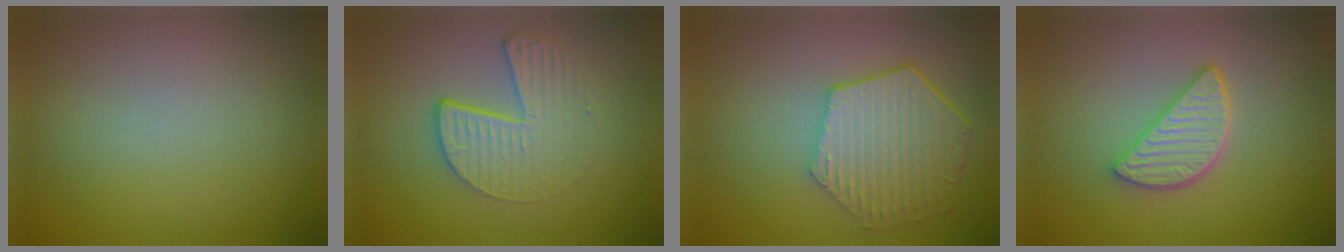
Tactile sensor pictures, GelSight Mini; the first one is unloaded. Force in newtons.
{"total": 4.7, "press": 3.1, "slide": 3.6}
{"total": 6.3, "press": 4.8, "slide": 4.0}
{"total": 3.8, "press": 3.2, "slide": 2.1}